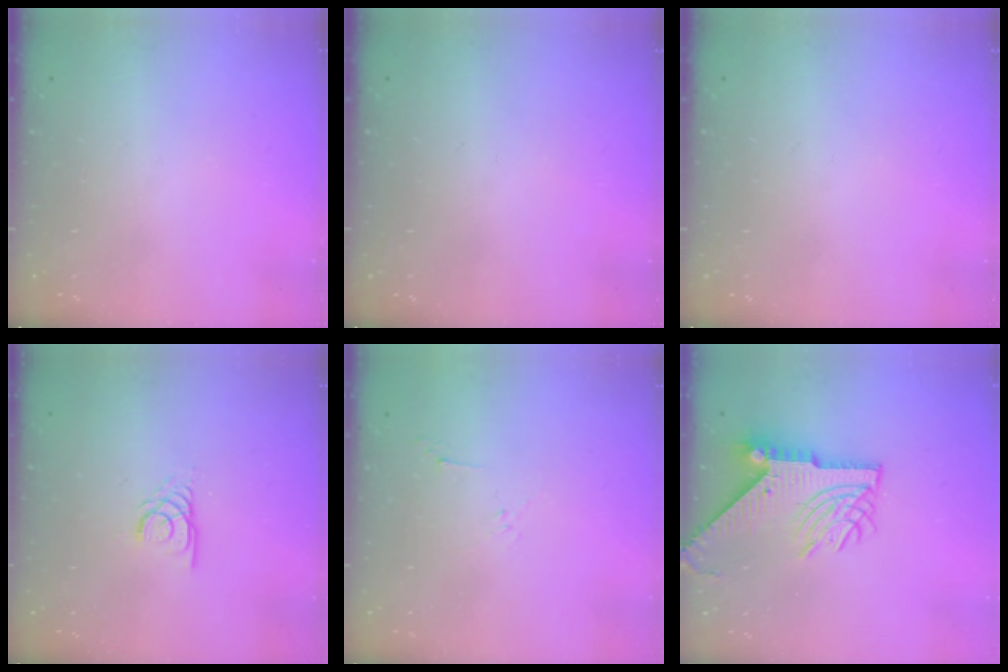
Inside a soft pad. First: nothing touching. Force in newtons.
{"total": 0.0}
{"total": 0.0}
{"total": 2.4, "press": 2.4, "slide": 0.2}
{"total": 2.8, "press": 2.7, "slide": 0.6}
{"total": 11.2, "press": 11.1, "slide": 1.3}